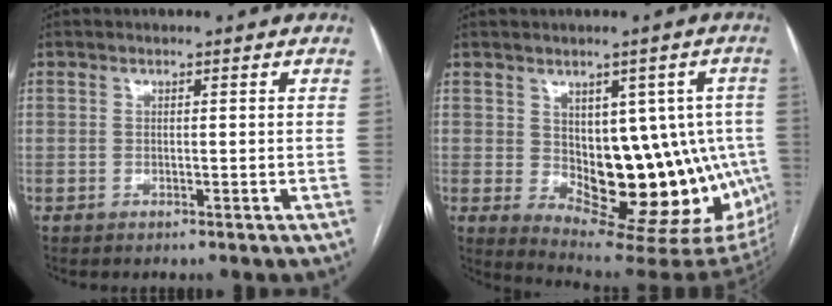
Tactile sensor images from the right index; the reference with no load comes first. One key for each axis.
{"total": 17.4, "fx": -1.6, "fy": 8.7, "fz": 15.0, "tx": -0.142, "ty": 0.012, "tz": 0.003}